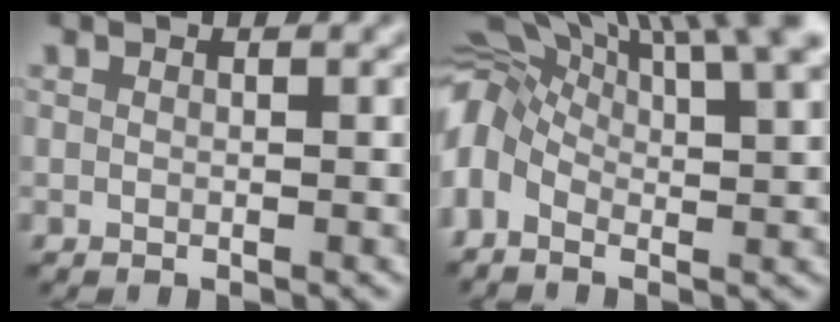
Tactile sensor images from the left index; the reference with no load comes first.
{"total": 13.7, "force": [4.2, 6.4, 11.3], "torque": [-0.230, 0.017, 0.065]}